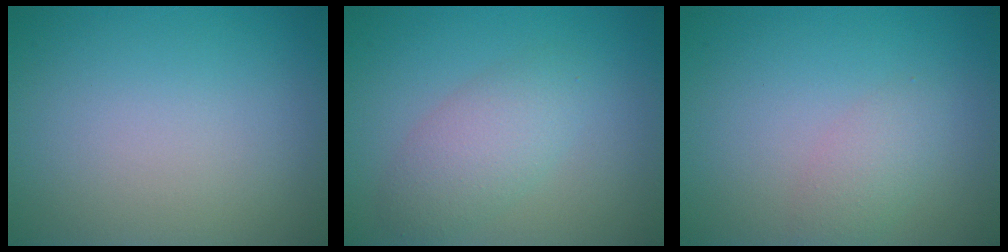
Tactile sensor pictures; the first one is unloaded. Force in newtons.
{"total": 3.3, "press": 3.3, "slide": 0.2}
{"total": 1.8, "press": 1.8, "slide": 0.0}